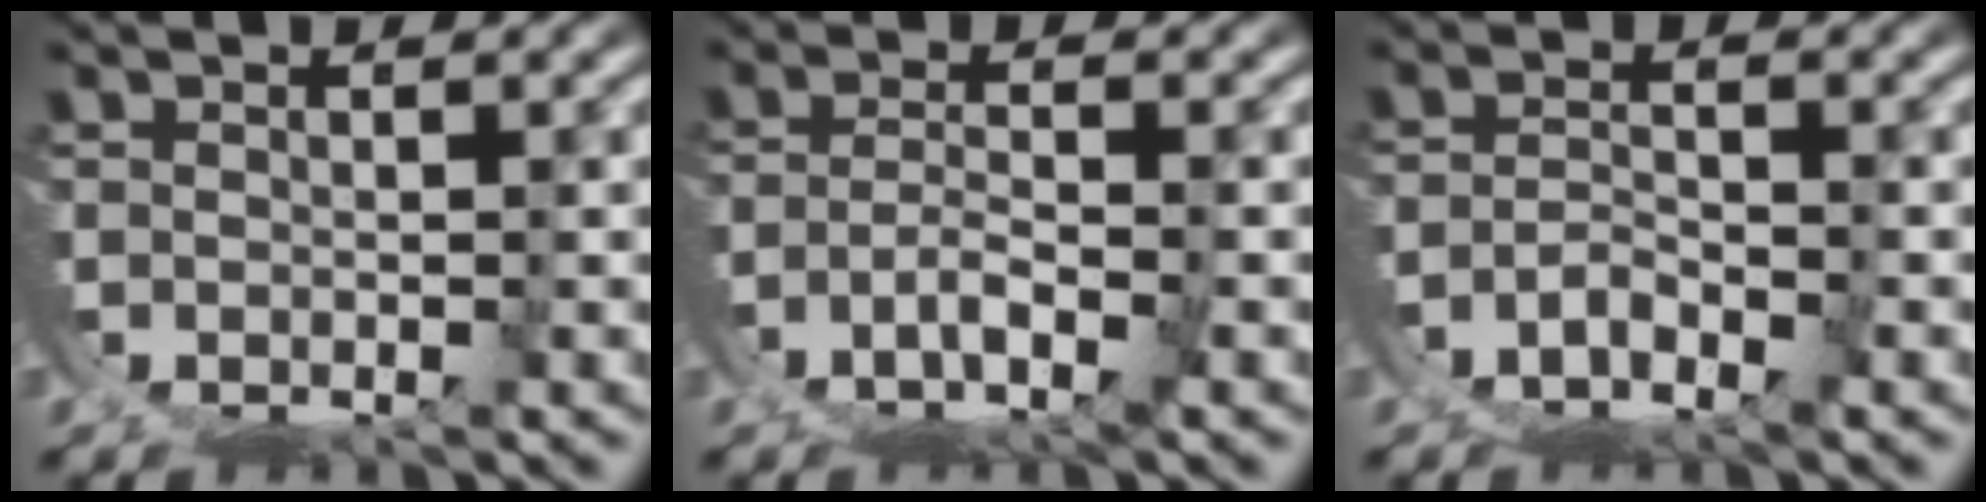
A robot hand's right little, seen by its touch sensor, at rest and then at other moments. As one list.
[{"total": 3.4, "force": [-2.4, -0.4, 2.3], "torque": [-0.027, -0.009, -0.037]}, {"total": 4.0, "force": [-3.1, 2.2, 1.4], "torque": [-0.026, -0.005, -0.057]}]